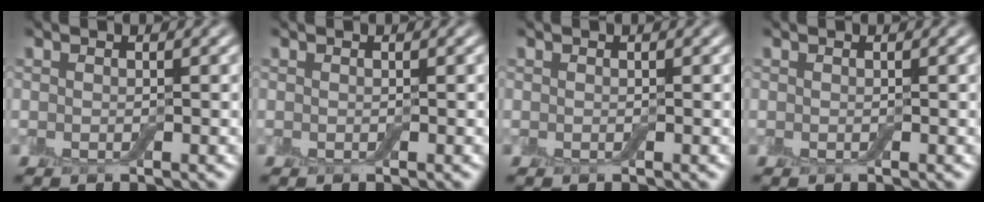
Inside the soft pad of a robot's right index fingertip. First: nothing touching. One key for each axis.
{"total": 0.0}
{"total": 0.0}
{"total": 0.0}